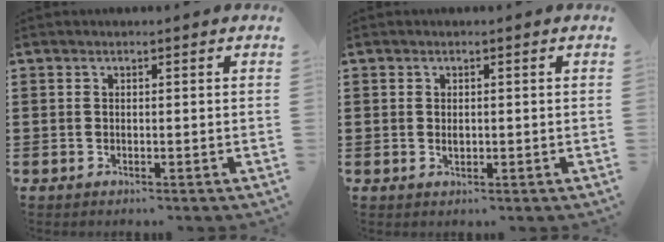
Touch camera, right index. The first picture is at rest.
{"total": 0.9, "force": [0.1, 0.4, 0.7], "torque": [-0.015, 0.003, 0.002]}